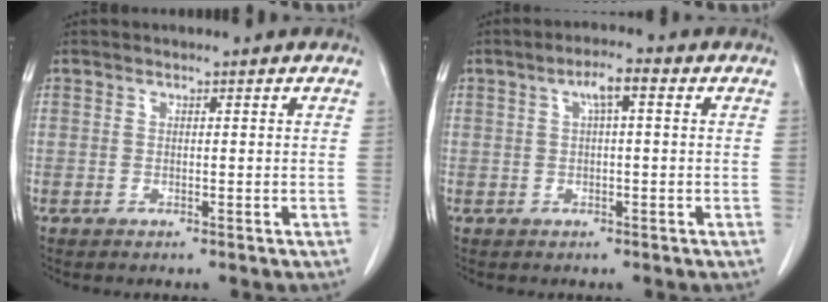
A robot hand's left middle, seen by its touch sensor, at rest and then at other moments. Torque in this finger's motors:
{"motor_torque": [1.37, -0.42, 0.11, 0.07]}